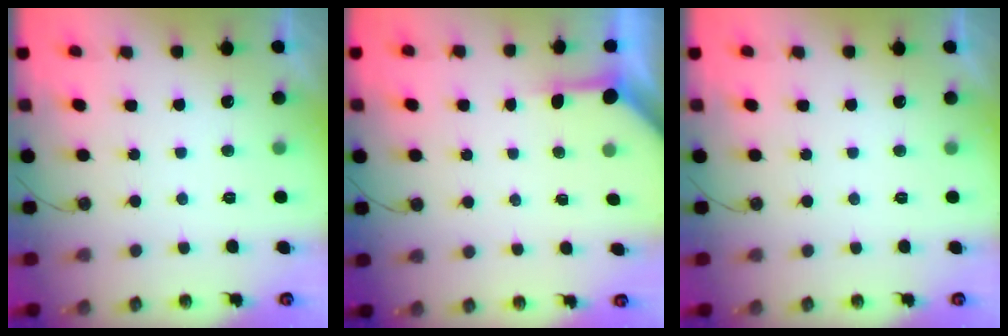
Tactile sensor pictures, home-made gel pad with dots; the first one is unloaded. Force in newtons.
{"total": 3.5, "press": 3.5, "slide": 0.3}
{"total": 0.0}